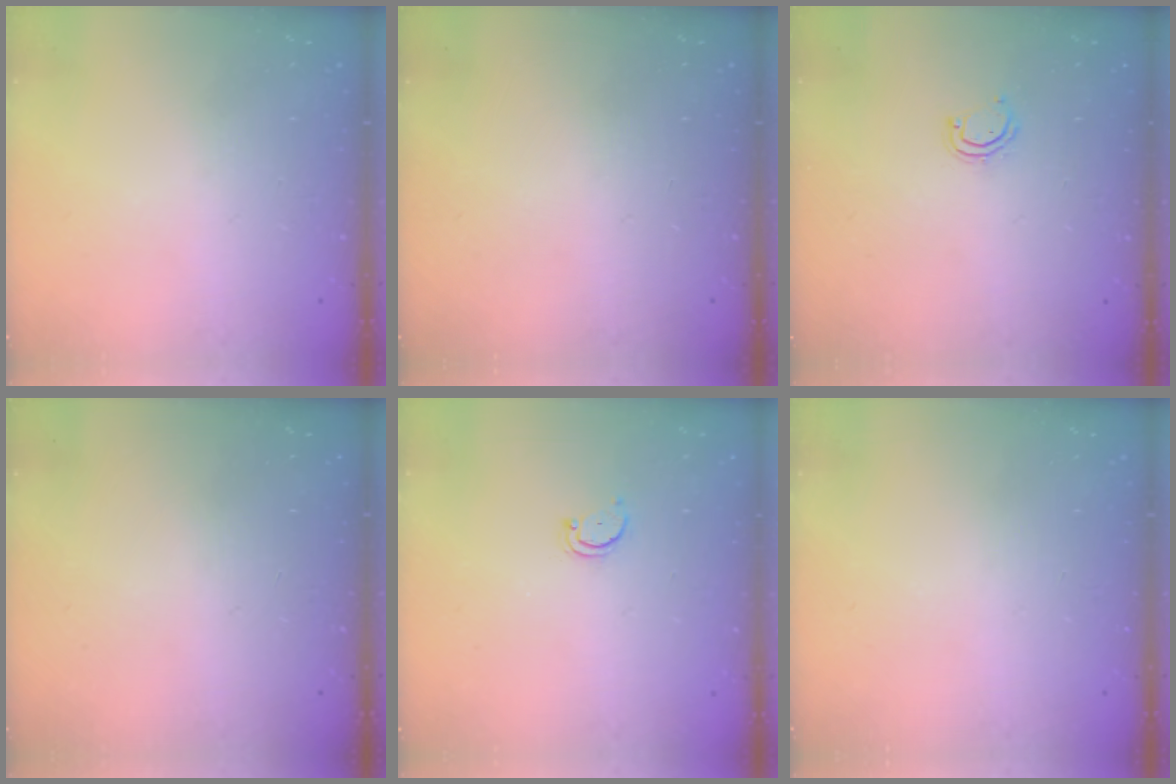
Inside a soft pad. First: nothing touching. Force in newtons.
{"total": 0.0}
{"total": 3.8, "press": 3.8, "slide": 0.3}
{"total": 0.0}
{"total": 2.5, "press": 2.4, "slide": 0.5}
{"total": 0.0}